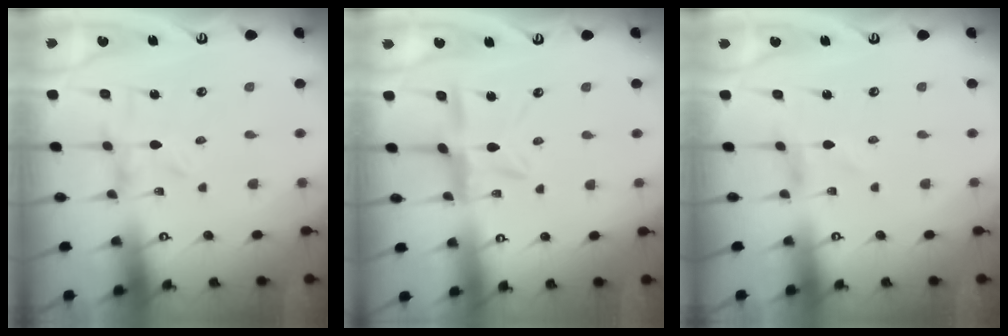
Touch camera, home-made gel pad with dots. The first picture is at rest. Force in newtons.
{"total": 10.2, "press": 10.2, "slide": 0.7}
{"total": 1.0, "press": 1.0, "slide": 0.1}